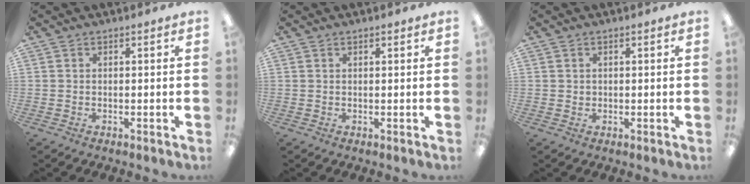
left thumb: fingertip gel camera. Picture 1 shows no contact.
{"total": 0.7, "force": [0.5, 0.2, 0.4], "torque": [-0.009, 0.002, 0.009]}
{"total": 0.8, "force": [0.3, 0.8, 0.1], "torque": [-0.003, 0.004, 0.006]}